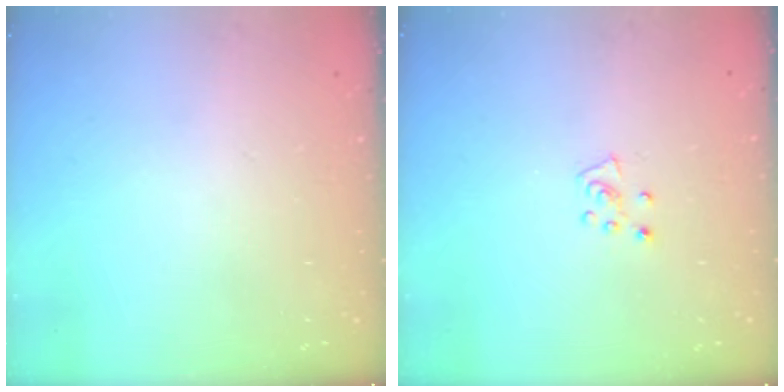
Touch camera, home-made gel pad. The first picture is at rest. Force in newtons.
{"total": 5.0, "press": 4.9, "slide": 0.4}